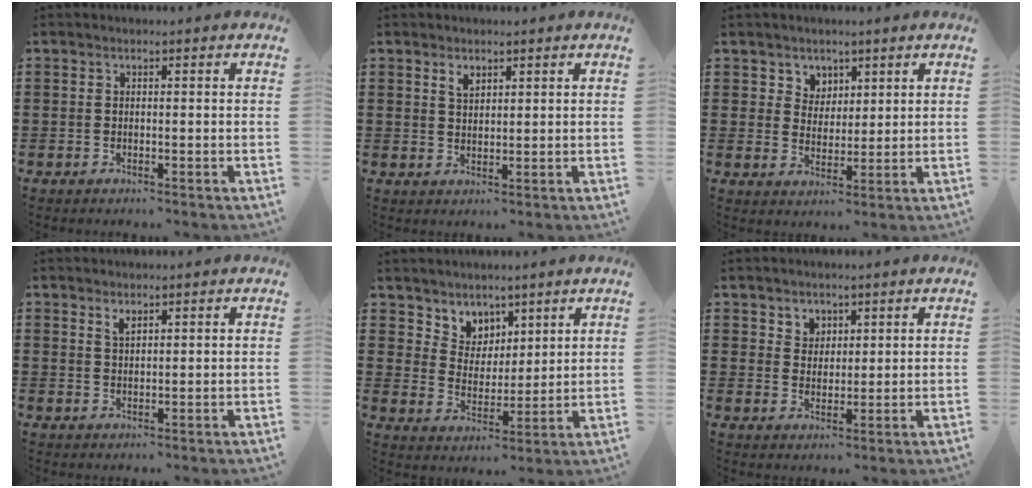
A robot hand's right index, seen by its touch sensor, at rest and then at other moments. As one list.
[{"total": 2.0, "force": [1.4, 1.0, 0.9], "torque": [-0.021, 0.002, 0.026]}, {"total": 4.0, "force": [2.5, 3.1, -0.1], "torque": [-0.018, 0.009, 0.046]}, {"total": 1.6, "force": [1.3, 0.7, 0.7], "torque": [-0.017, 0.002, 0.024]}, {"total": 5.2, "force": [3.8, 3.5, -0.7], "torque": [-0.017, -0.010, 0.070]}, {"total": 3.3, "force": [2.3, 2.4, 0.0], "torque": [-0.012, 0.007, 0.042]}]